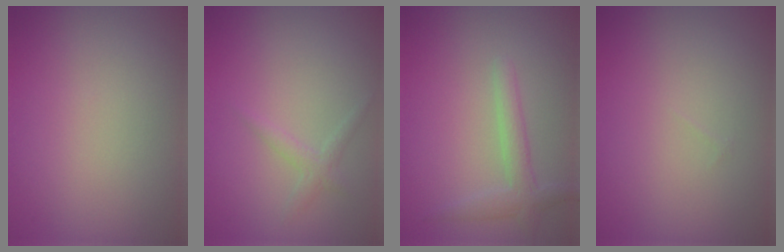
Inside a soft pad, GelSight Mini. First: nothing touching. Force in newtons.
{"total": 1.3, "press": 1.3, "slide": 0.0}
{"total": 2.3, "press": 2.3, "slide": 0.2}
{"total": 0.0}